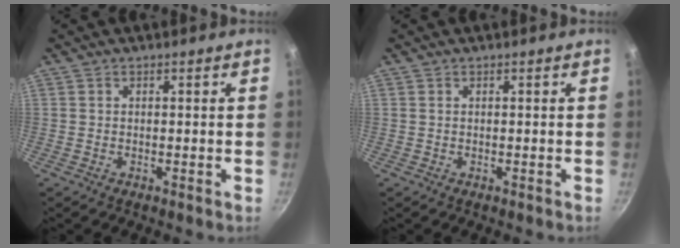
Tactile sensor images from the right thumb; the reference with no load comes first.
{"total": 0.0}